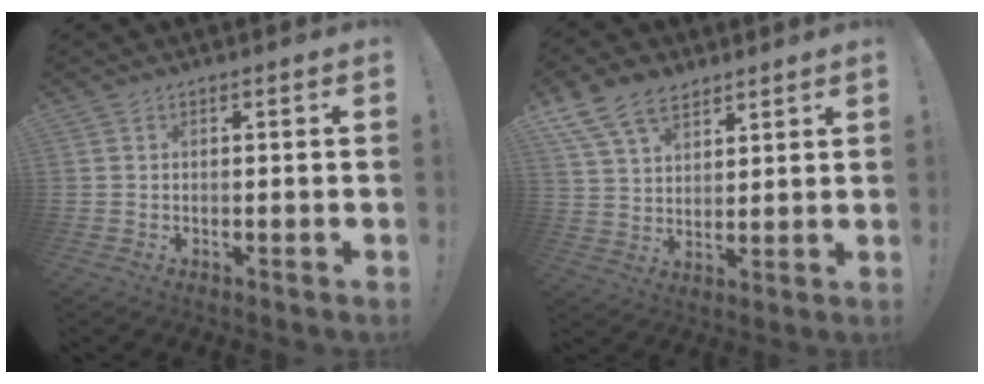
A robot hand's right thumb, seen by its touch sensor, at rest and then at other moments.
{"total": 12.3, "force": [8.1, 7.3, 5.6], "torque": [-0.103, -0.040, 0.156]}